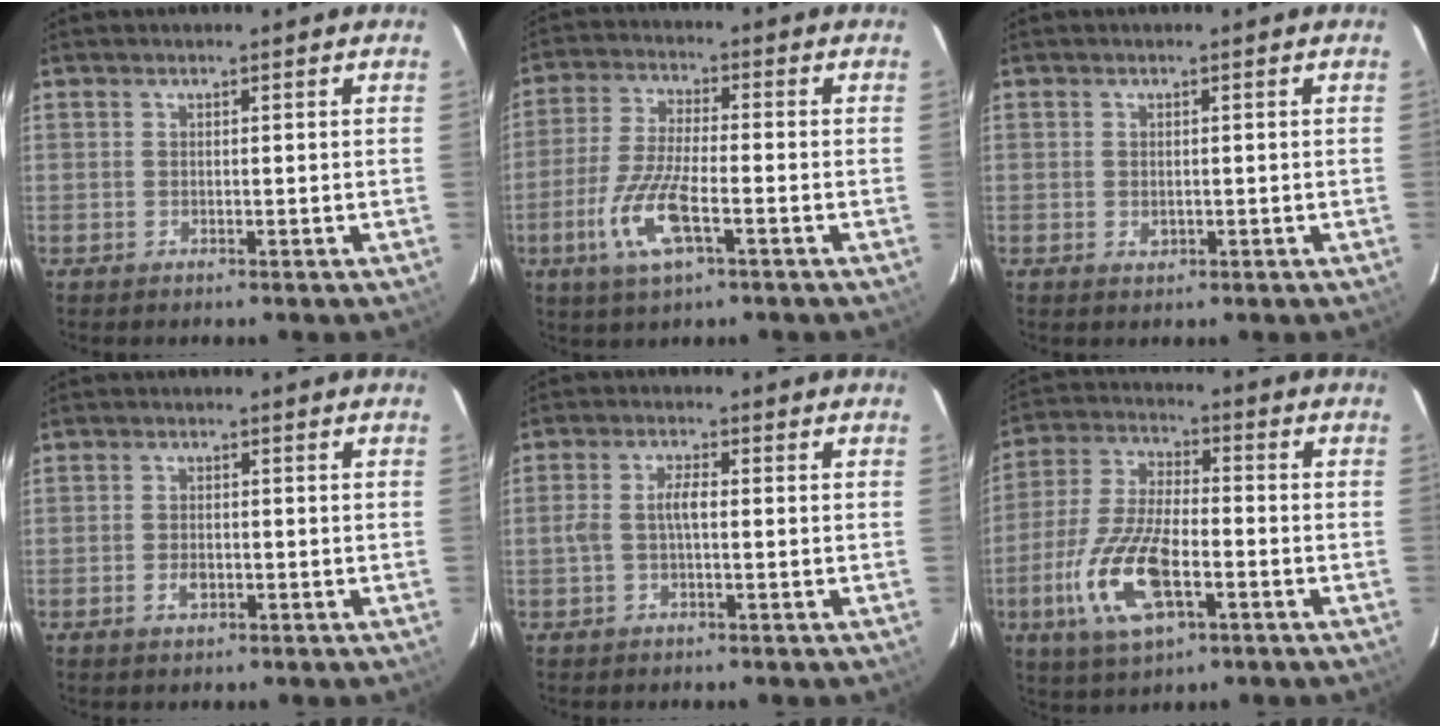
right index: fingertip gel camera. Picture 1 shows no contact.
{"total": 11.1, "force": [-4.4, 3.1, 9.7], "torque": [-0.209, -0.010, -0.086]}
{"total": 1.4, "force": [-0.2, 1.1, 0.8], "torque": [-0.014, 0.000, -0.002]}
{"total": 2.6, "force": [-1.0, 1.6, 1.8], "torque": [-0.035, 0.000, -0.017]}
{"total": 3.8, "force": [-0.4, 1.3, 3.6], "torque": [-0.074, 0.008, -0.007]}
{"total": 15.8, "force": [-5.7, 6.5, 13.2], "torque": [-0.289, -0.012, -0.105]}